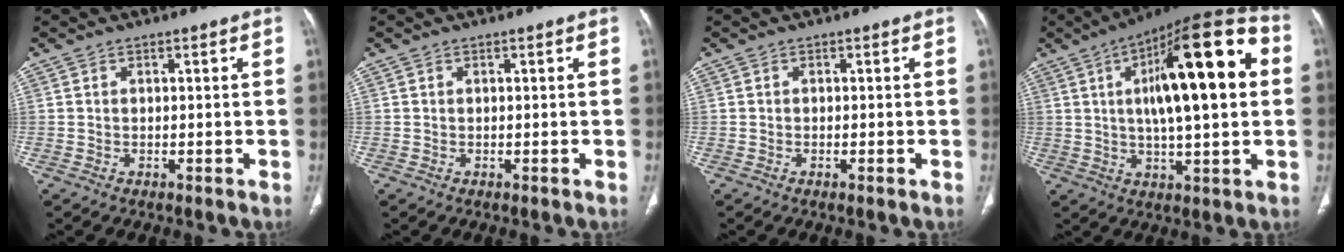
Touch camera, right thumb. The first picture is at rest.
{"total": 0.0}
{"total": 0.7, "force": [-0.3, 0.1, 0.6], "torque": [-0.015, -0.001, -0.004]}
{"total": 22.9, "force": [4.0, 6.8, 21.5], "torque": [-0.309, 0.023, 0.053]}